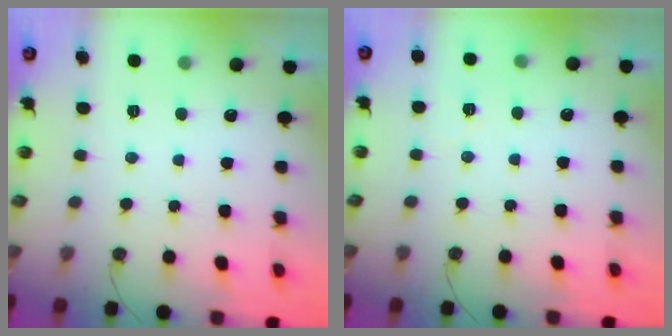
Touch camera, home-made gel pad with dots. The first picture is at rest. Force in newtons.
{"total": 2.6, "press": 2.5, "slide": 0.8}